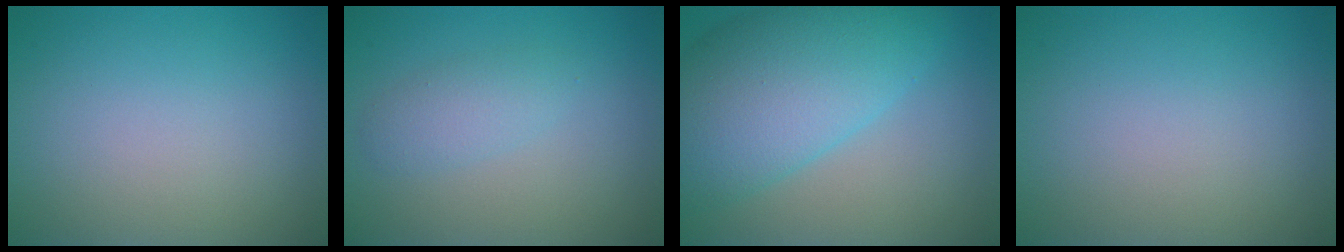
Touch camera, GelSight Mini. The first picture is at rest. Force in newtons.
{"total": 2.0, "press": 2.0, "slide": 0.1}
{"total": 10.3, "press": 10.3, "slide": 0.4}
{"total": 0.0}